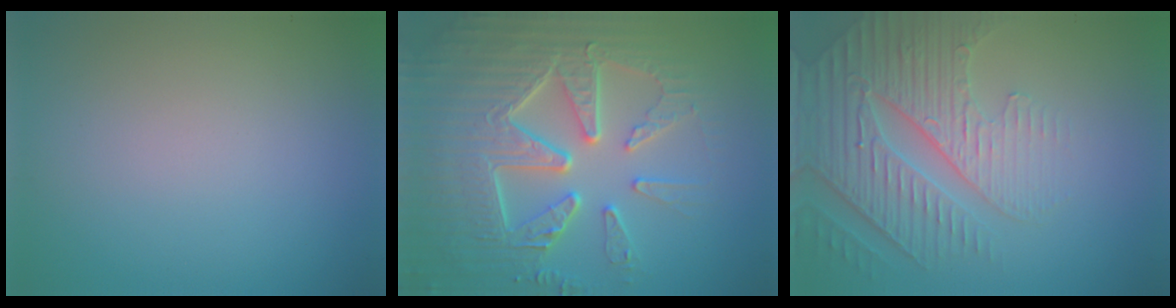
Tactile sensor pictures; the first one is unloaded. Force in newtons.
{"total": 8.8, "press": 6.4, "slide": 6.0}
{"total": 5.7, "press": 4.9, "slide": 3.0}